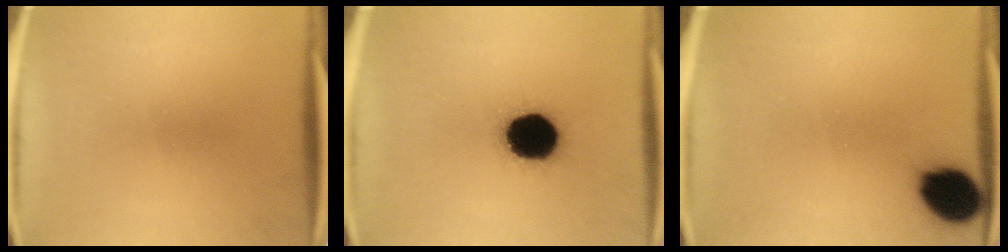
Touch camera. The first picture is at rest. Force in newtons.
{"total": 17.9}
{"total": 11.4}